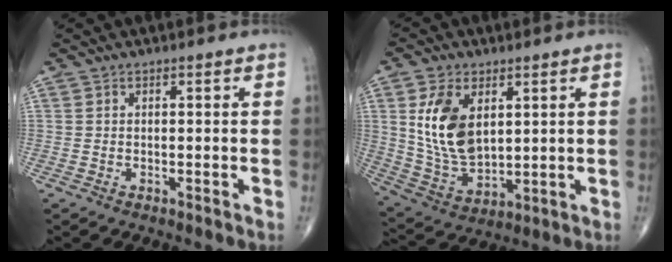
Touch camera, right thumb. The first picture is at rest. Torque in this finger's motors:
{"motor_torque": [0.28, 1.26, 1.21, 0.34, 0.20]}